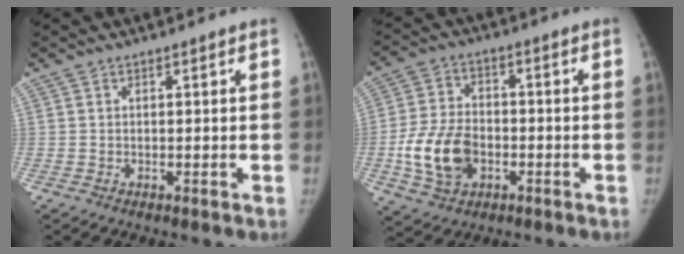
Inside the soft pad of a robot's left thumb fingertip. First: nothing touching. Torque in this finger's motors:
{"motor_torque": [-0.96, 1.26, 0.45, 0.18, 0.08]}